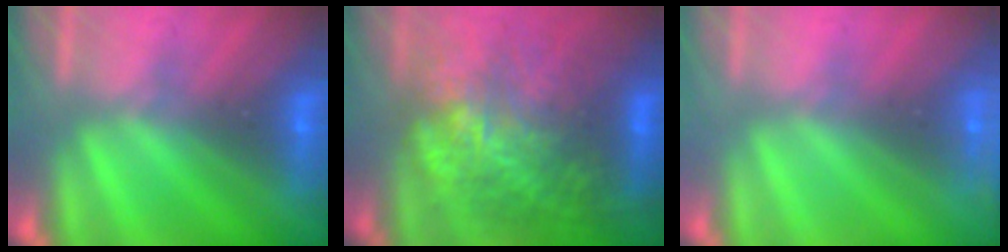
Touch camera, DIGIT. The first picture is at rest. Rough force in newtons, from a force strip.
{"total": 5.8}
{"total": 2.3}